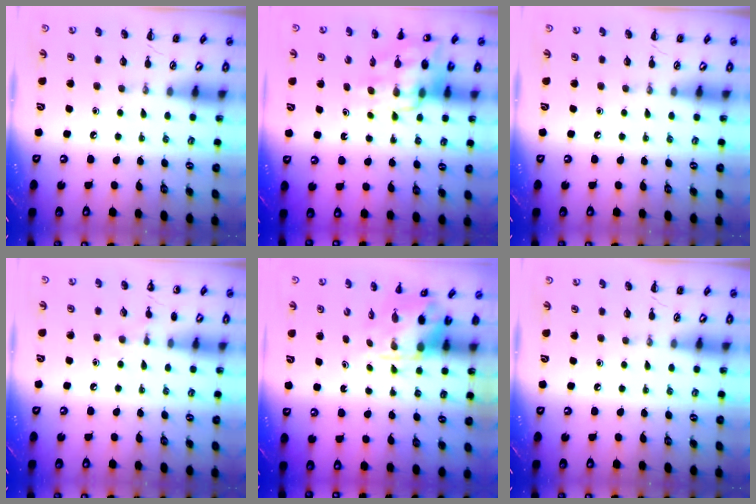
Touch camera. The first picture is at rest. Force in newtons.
{"total": 13.6, "press": 13.2, "slide": 3.4}
{"total": 0.0}
{"total": 5.5, "press": 5.3, "slide": 1.6}
{"total": 3.9, "press": 3.8, "slide": 0.7}
{"total": 0.0}